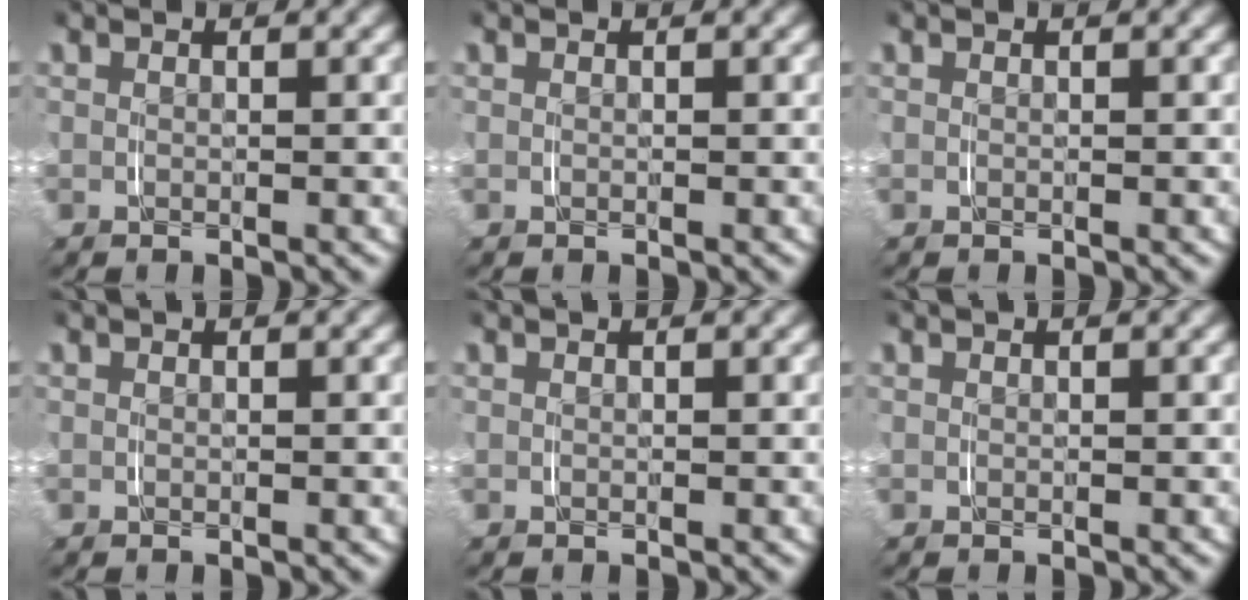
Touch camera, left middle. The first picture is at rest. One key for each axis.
{"total": 0.0}
{"total": 0.0}
{"total": 0.0}
{"total": 0.0}
{"total": 0.0}